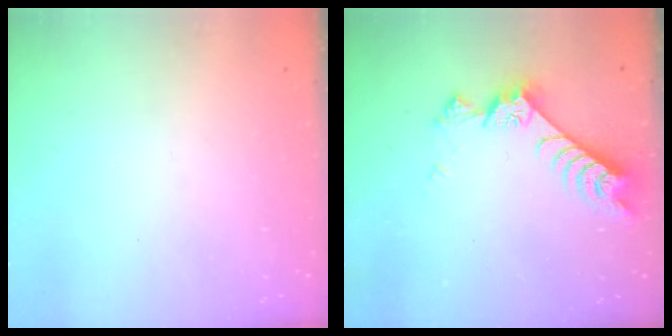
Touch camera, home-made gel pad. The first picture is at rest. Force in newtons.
{"total": 7.6, "press": 7.5, "slide": 1.0}